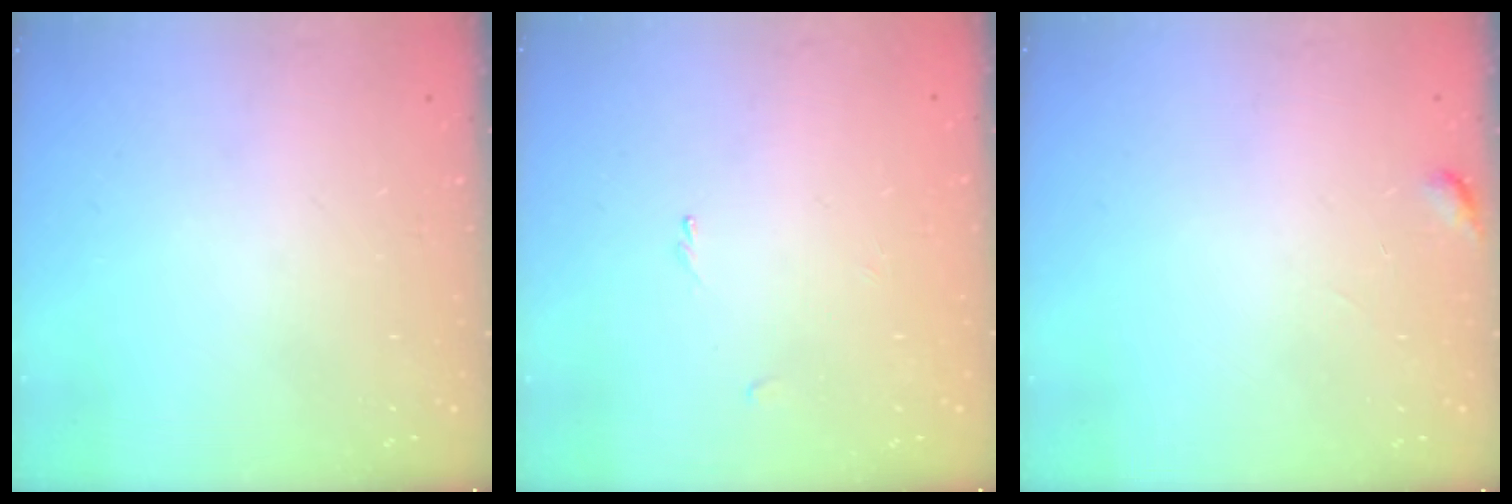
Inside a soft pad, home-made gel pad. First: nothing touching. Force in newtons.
{"total": 0.0}
{"total": 2.6, "press": 2.5, "slide": 0.3}